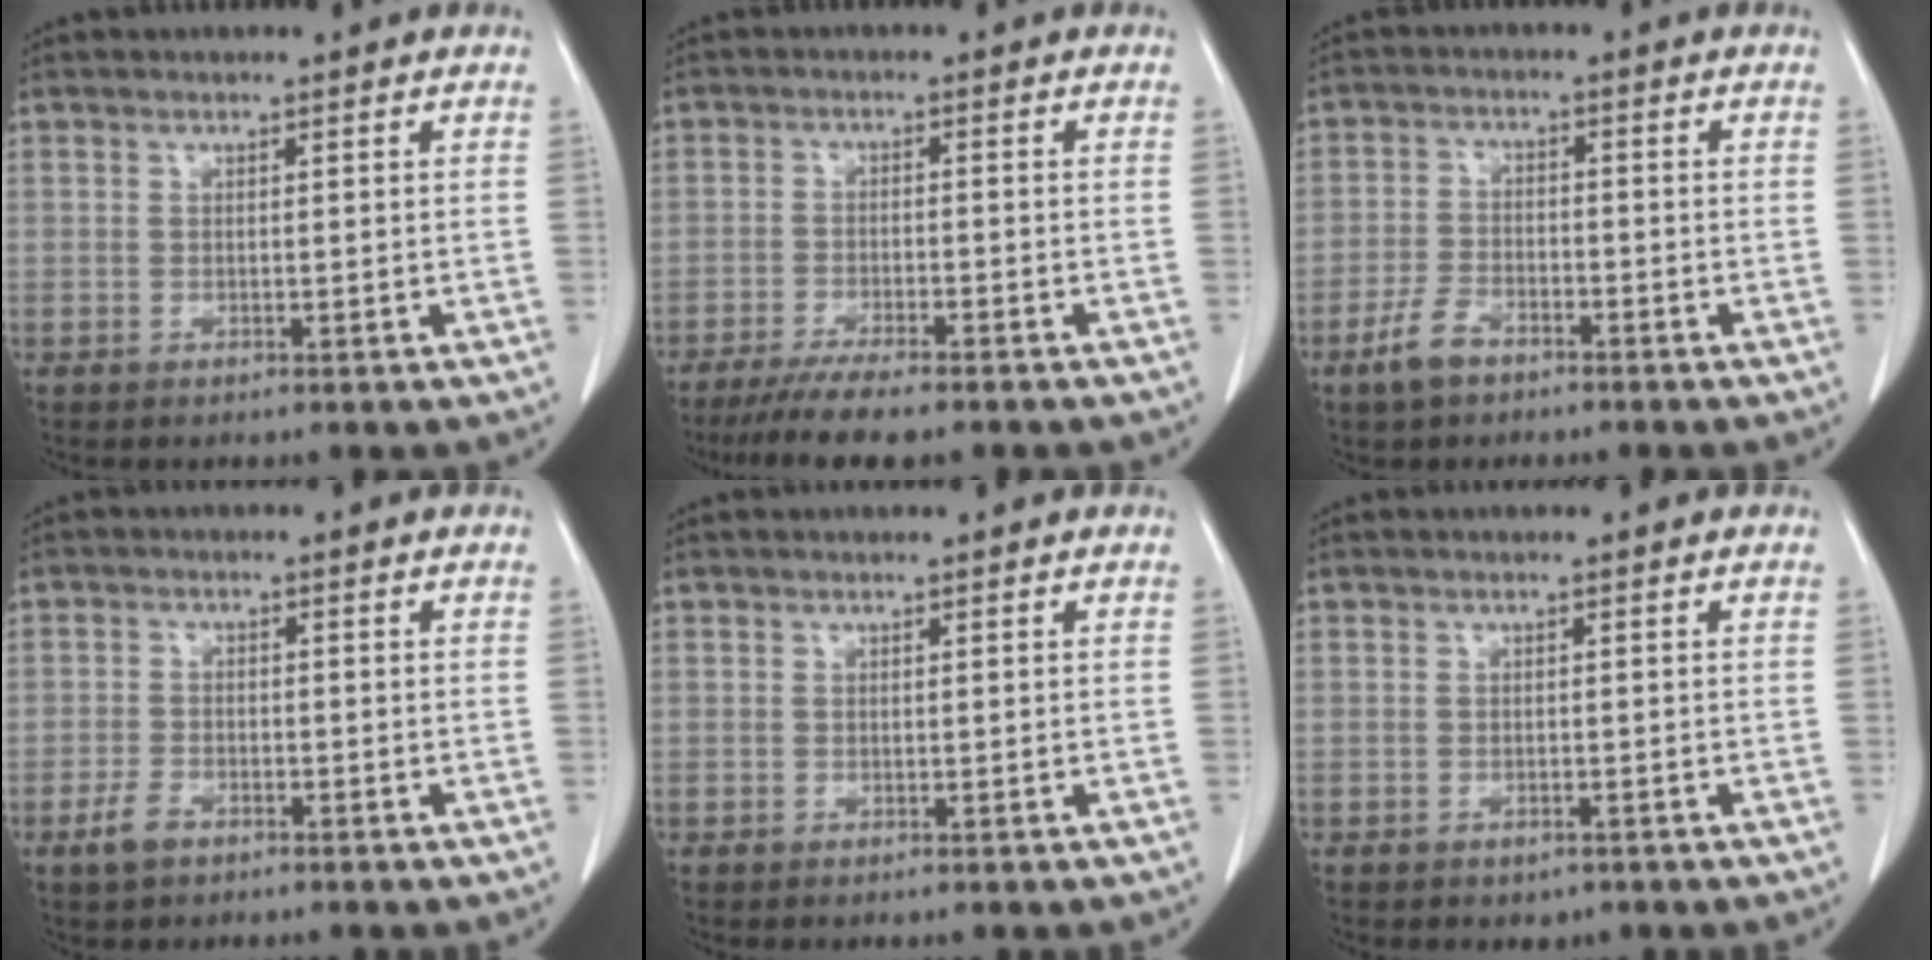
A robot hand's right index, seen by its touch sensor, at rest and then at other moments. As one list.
[{"total": 7.9, "force": [-6.4, 0.9, 4.6], "torque": [-0.071, -0.017, -0.102]}, {"total": 4.8, "force": [-3.2, 2.4, 2.6], "torque": [-0.059, 0.001, -0.057]}, {"total": 3.0, "force": [-1.9, 1.6, 1.6], "torque": [-0.039, 0.002, -0.031]}, {"total": 0.0}, {"total": 1.5, "force": [-0.8, 1.0, 0.6], "torque": [-0.011, 0.001, -0.002]}]